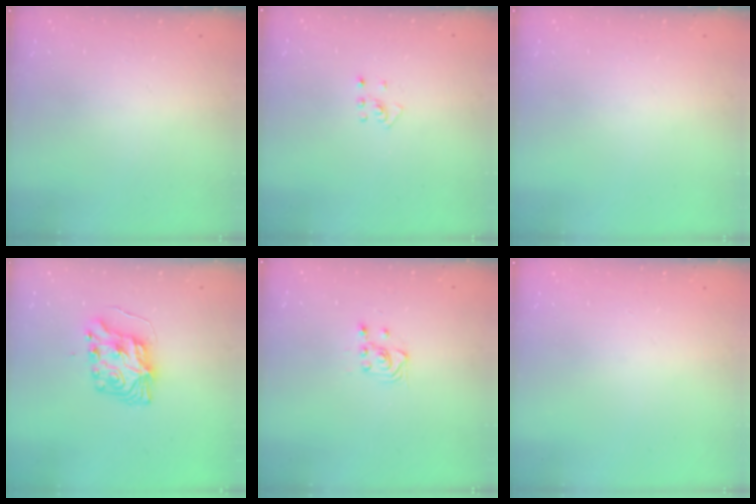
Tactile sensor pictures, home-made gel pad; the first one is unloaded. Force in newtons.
{"total": 2.7, "press": 2.7, "slide": 0.5}
{"total": 0.0}
{"total": 8.2, "press": 8.2, "slide": 0.6}
{"total": 3.0, "press": 2.8, "slide": 1.0}
{"total": 0.0}